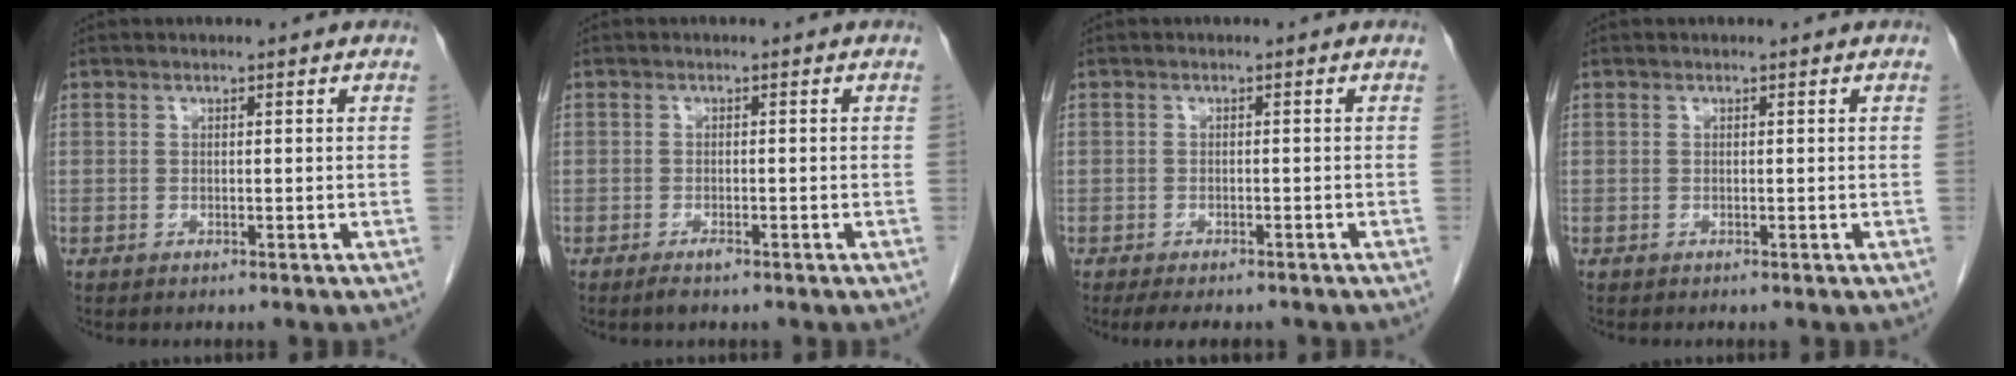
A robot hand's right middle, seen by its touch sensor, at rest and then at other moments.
{"total": 1.5, "force": [-1.0, 0.3, 1.1], "torque": [-0.020, -0.002, -0.017]}
{"total": 6.2, "force": [-5.1, 2.2, 2.7], "torque": [-0.035, -0.008, -0.068]}
{"total": 0.0}